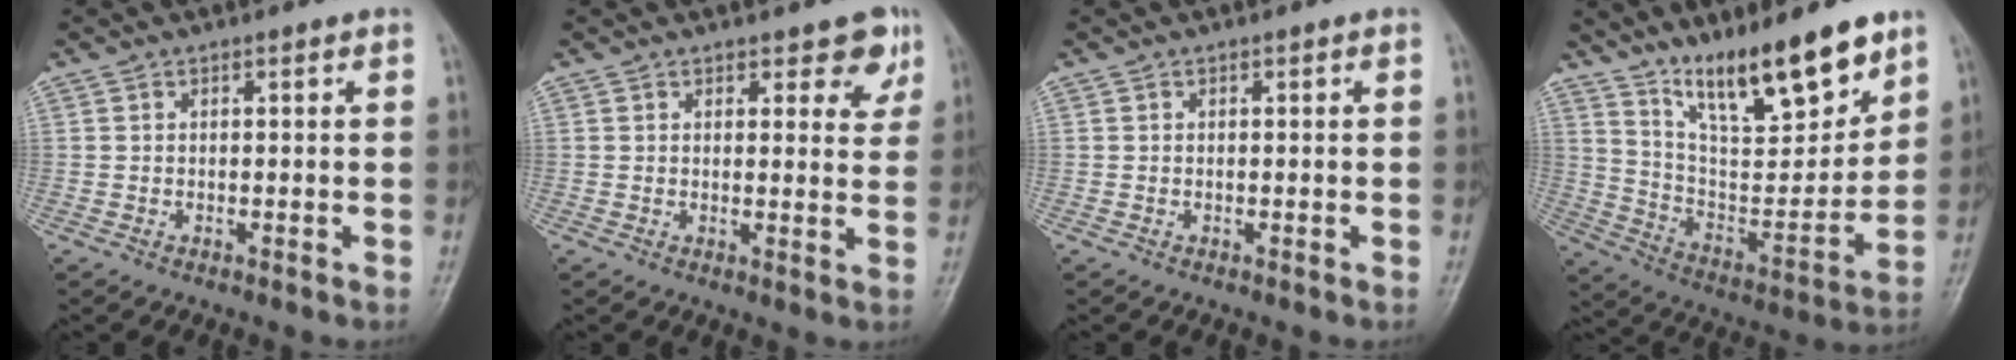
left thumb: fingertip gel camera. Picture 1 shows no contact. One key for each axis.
{"total": 4.8, "fx": 3.2, "fy": 2.3, "fz": 2.7, "tx": 0.003, "ty": -0.017, "tz": 0.037}
{"total": 0.0}
{"total": 18.5, "fx": 13.2, "fy": 4.8, "fz": 12.0, "tx": -0.154, "ty": -0.080, "tz": 0.236}